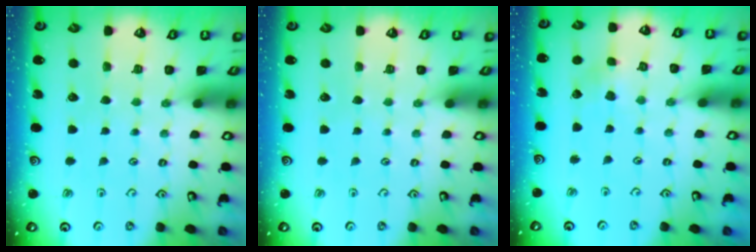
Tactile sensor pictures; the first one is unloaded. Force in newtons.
{"total": 0.0}
{"total": 3.0, "press": 3.0, "slide": 0.5}